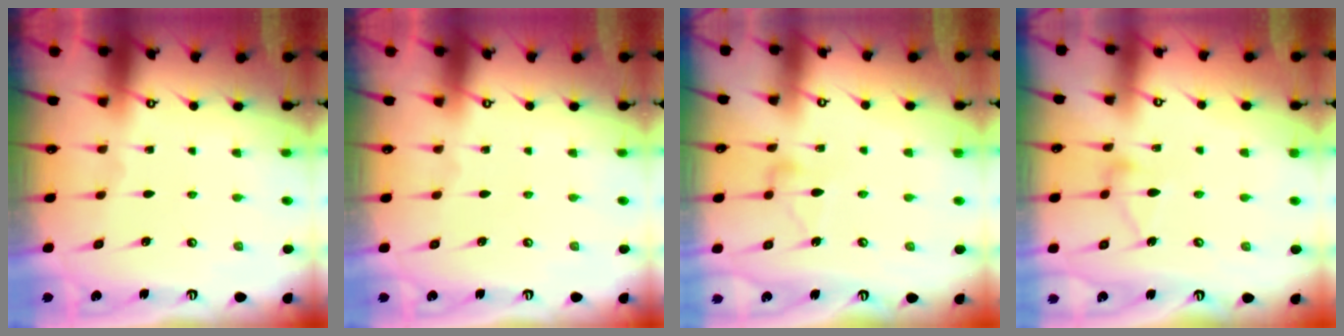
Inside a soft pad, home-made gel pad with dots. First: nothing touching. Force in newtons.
{"total": 0.0}
{"total": 7.2, "press": 7.2, "slide": 0.4}
{"total": 8.8, "press": 8.8, "slide": 0.2}